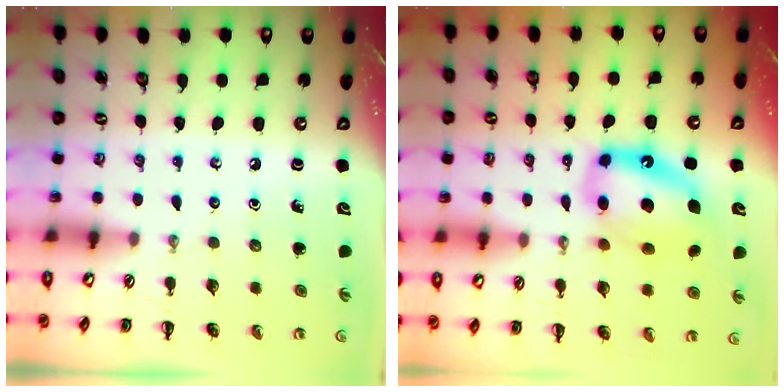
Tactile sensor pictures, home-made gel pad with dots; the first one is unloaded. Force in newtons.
{"total": 12.3, "press": 11.9, "slide": 3.1}